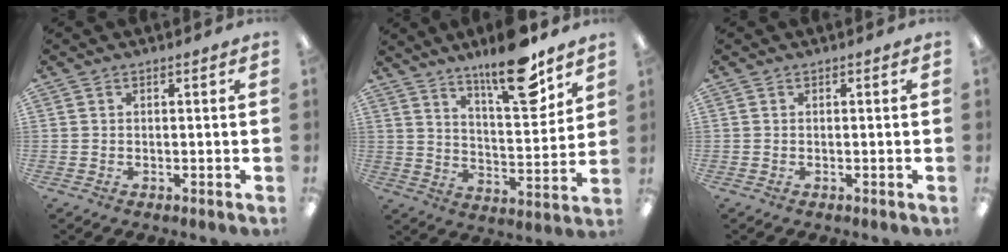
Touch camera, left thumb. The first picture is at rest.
{"total": 16.8, "force": [12.6, 4.5, 10.1], "torque": [-0.149, -0.083, 0.206]}
{"total": 0.0}